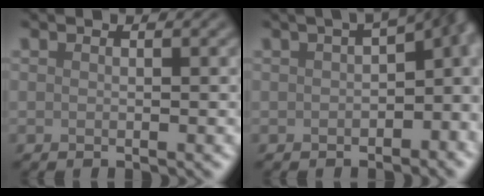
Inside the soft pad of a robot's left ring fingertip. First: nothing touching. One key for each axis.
{"total": 7.9, "fx": -0.4, "fy": 4.5, "fz": 6.4, "tx": -0.059, "ty": 0.005, "tz": -0.006}